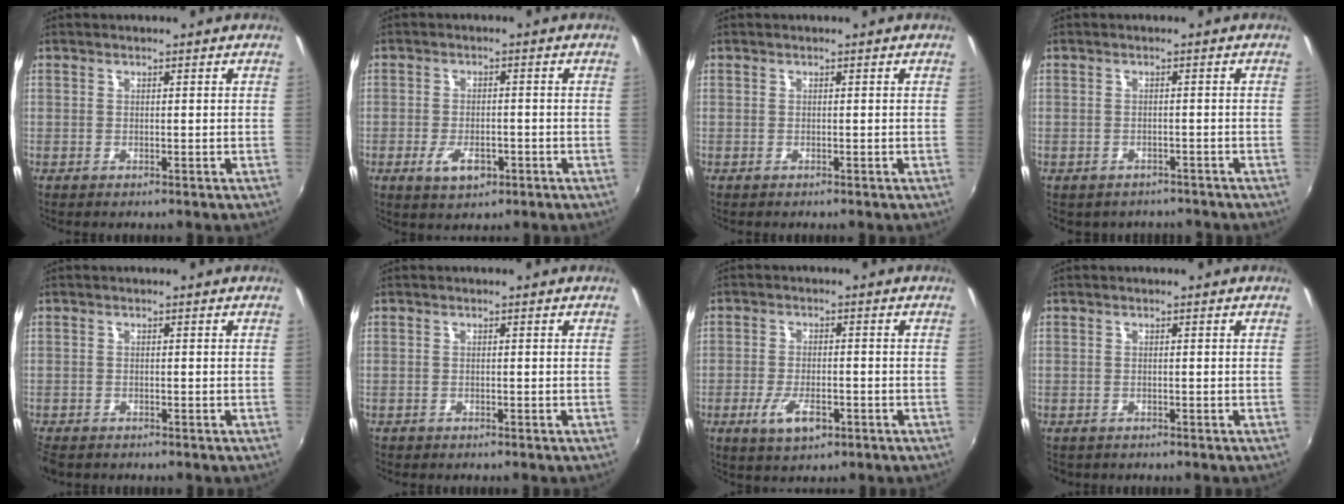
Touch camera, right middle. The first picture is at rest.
{"total": 5.0, "force": [-2.3, 2.7, 3.5], "torque": [-0.080, -0.010, -0.037]}
{"total": 0.0}
{"total": 5.8, "force": [-4.9, 2.6, 2.0], "torque": [-0.049, -0.030, -0.059]}
{"total": 3.2, "force": [-2.6, 1.3, 1.3], "torque": [-0.035, -0.016, -0.049]}
{"total": 0.8, "force": [-0.6, 0.5, 0.0], "torque": [-0.005, -0.001, -0.011]}
{"total": 5.9, "force": [-2.8, 2.6, 4.5], "torque": [-0.102, -0.013, -0.048]}
{"total": 1.0, "force": [-0.7, 0.7, 0.1], "torque": [-0.008, -0.002, -0.009]}